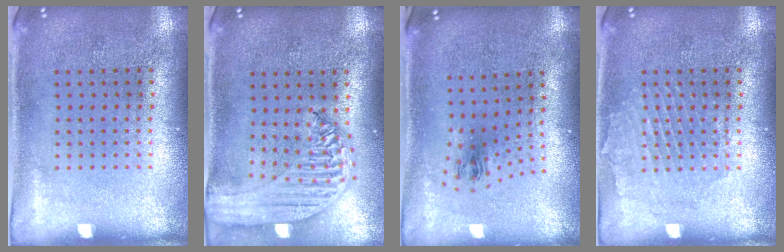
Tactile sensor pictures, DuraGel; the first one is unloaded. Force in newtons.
{"total": 2.0, "press": 1.9, "slide": 0.7}
{"total": 1.0, "press": 0.4, "slide": 0.9}
{"total": 1.4, "press": 1.4, "slide": 0.0}